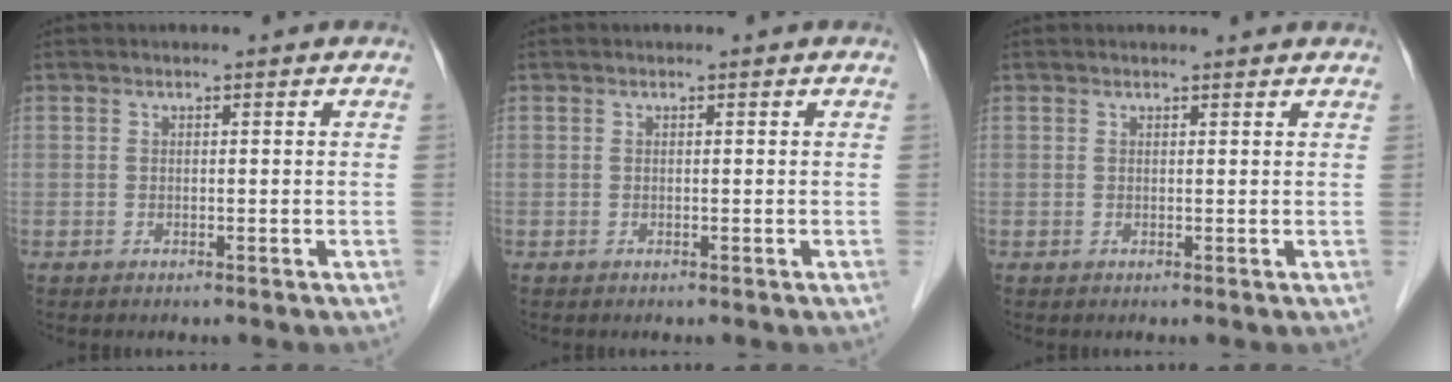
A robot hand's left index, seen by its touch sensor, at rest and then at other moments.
{"total": 0.0}
{"total": 2.5, "force": [2.5, 0.3, 0.5], "torque": [-0.010, 0.008, 0.022]}